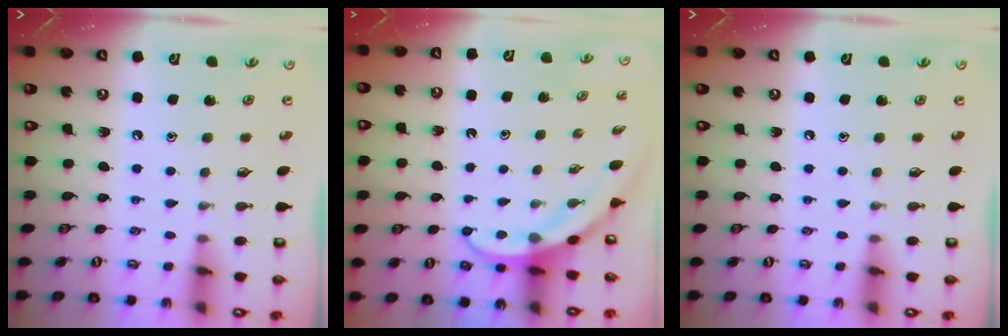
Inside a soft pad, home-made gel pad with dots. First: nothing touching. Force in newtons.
{"total": 3.9, "press": 3.9, "slide": 0.2}
{"total": 0.0}